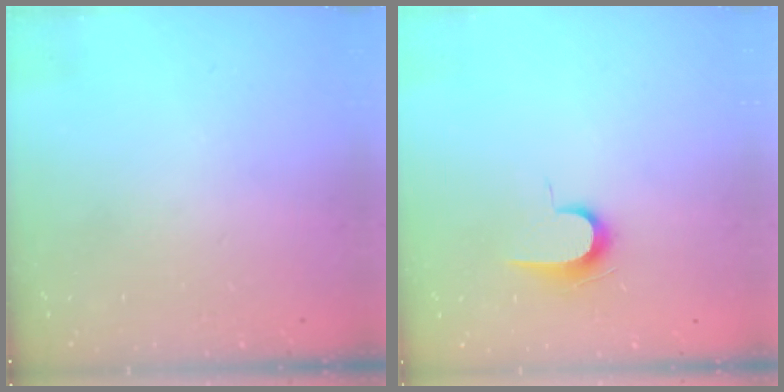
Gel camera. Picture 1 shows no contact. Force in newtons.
{"total": 7.2, "press": 7.1, "slide": 0.7}